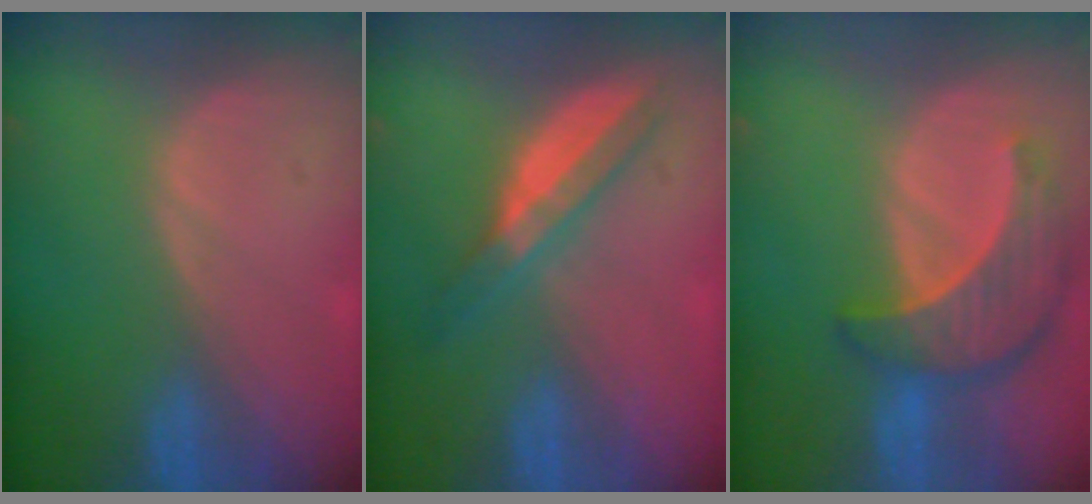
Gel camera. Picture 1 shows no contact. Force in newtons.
{"total": 6.2, "press": 5.4, "slide": 3.1}
{"total": 8.8, "press": 8.0, "slide": 3.7}